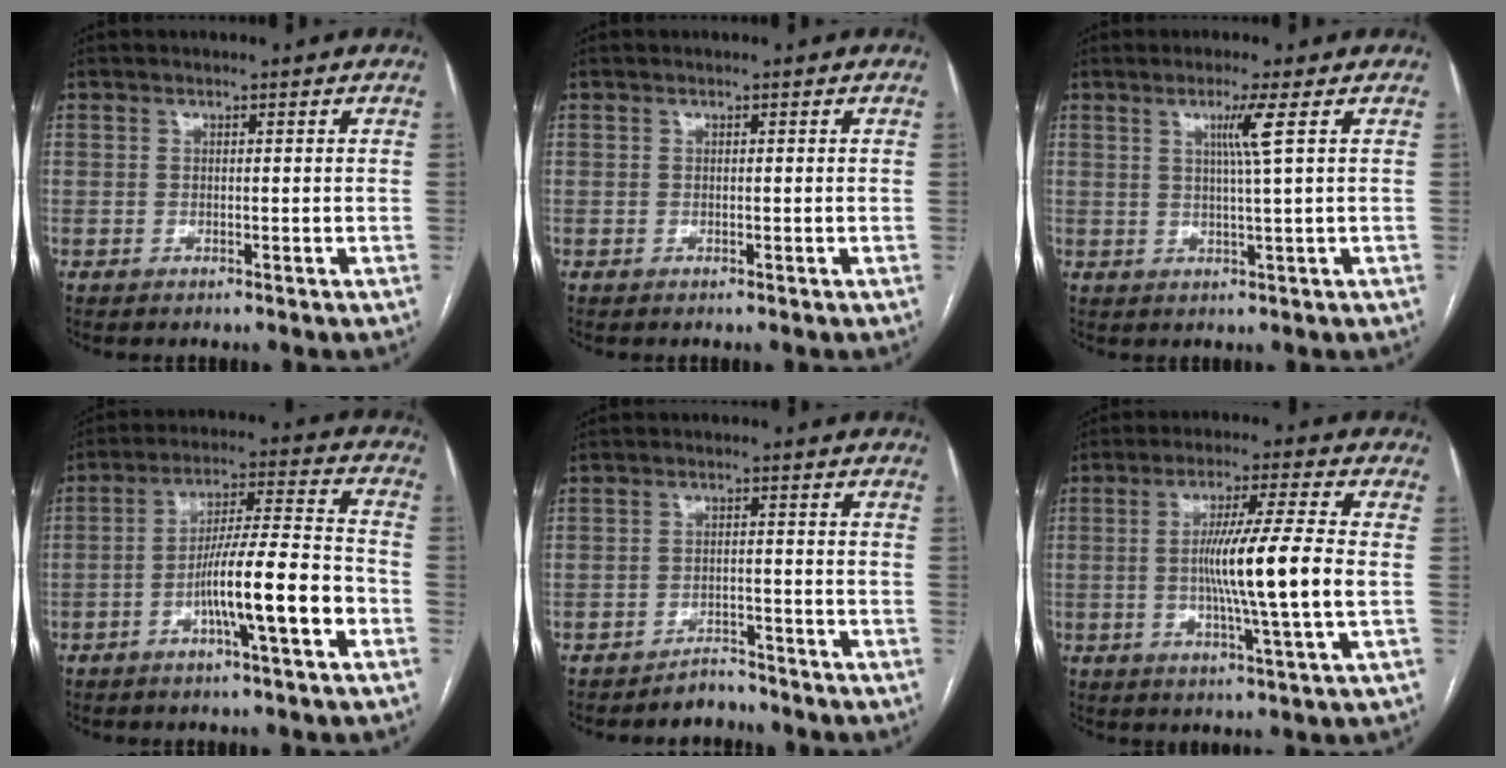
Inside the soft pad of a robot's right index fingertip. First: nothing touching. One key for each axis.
{"total": 0.0}
{"total": 3.8, "fx": 1.3, "fy": -1.3, "fz": 3.3, "tx": -0.064, "ty": -0.004, "tz": 0.026}
{"total": 12.2, "fx": -4.7, "fy": 0.5, "fz": 11.2, "tx": -0.191, "ty": 0.010, "tz": -0.077}
{"total": 3.0, "fx": -2.8, "fy": 0.9, "fz": -0.3, "tx": 0.006, "ty": -0.001, "tz": -0.042}
{"total": 11.8, "fx": -0.6, "fy": -1.1, "fz": 11.7, "tx": -0.206, "ty": -0.006, "tz": -0.015}